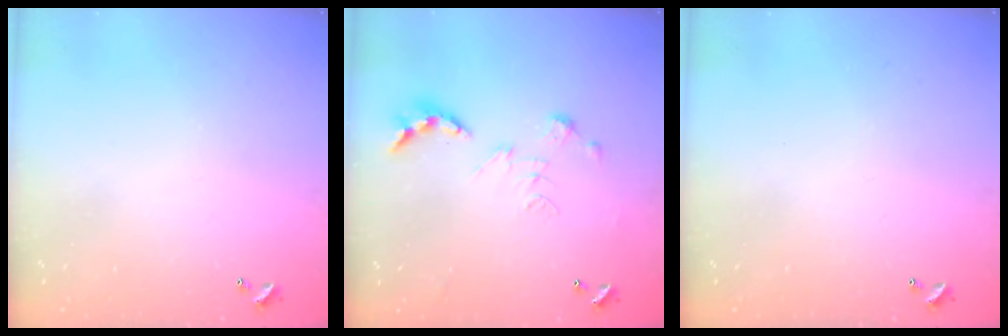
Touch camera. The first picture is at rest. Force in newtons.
{"total": 0.8, "press": 0.8, "slide": 0.3}
{"total": 0.0}